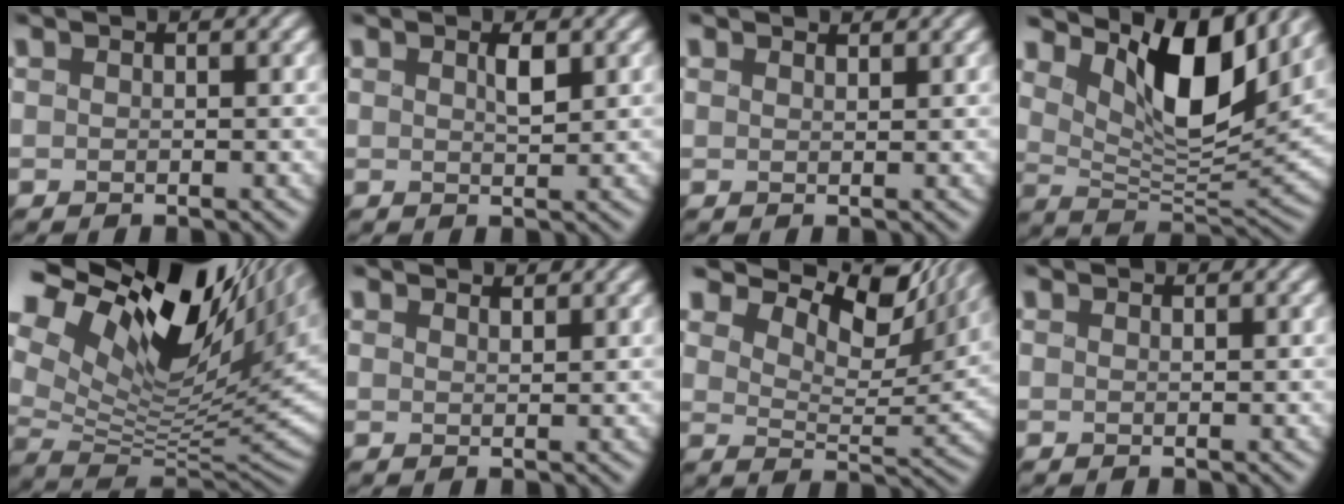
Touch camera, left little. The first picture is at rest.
{"total": 1.3, "force": [0.4, 0.4, 1.2], "torque": [-0.021, -0.001, 0.007]}
{"total": 1.0, "force": [1.0, 0.1, 0.1], "torque": [-0.006, 0.003, 0.017]}
{"total": 9.1, "force": [4.4, 3.9, 6.9], "torque": [-0.114, -0.009, 0.074]}
{"total": 17.5, "force": [8.3, 8.7, 12.7], "torque": [-0.225, 0.025, 0.151]}
{"total": 1.4, "force": [1.4, 0.1, 0.3], "torque": [-0.008, 0.004, 0.020]}
{"total": 10.9, "force": [7.9, 4.2, 6.2], "torque": [-0.108, 0.001, 0.113]}
{"total": 0.0}